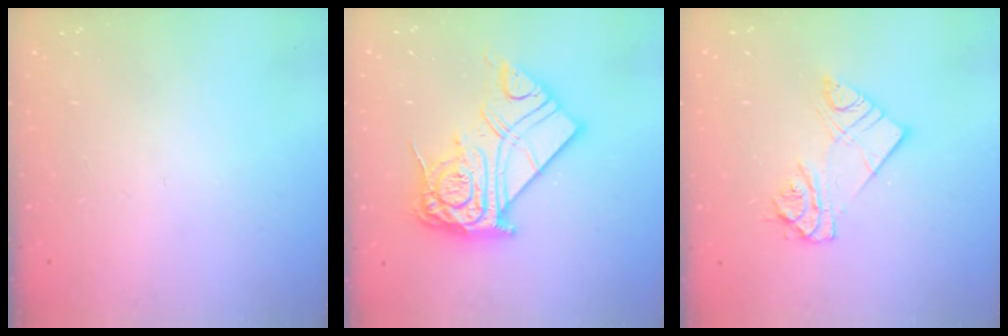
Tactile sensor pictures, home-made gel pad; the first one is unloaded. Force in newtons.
{"total": 19.5, "press": 19.4, "slide": 1.6}
{"total": 9.8, "press": 9.8, "slide": 0.7}